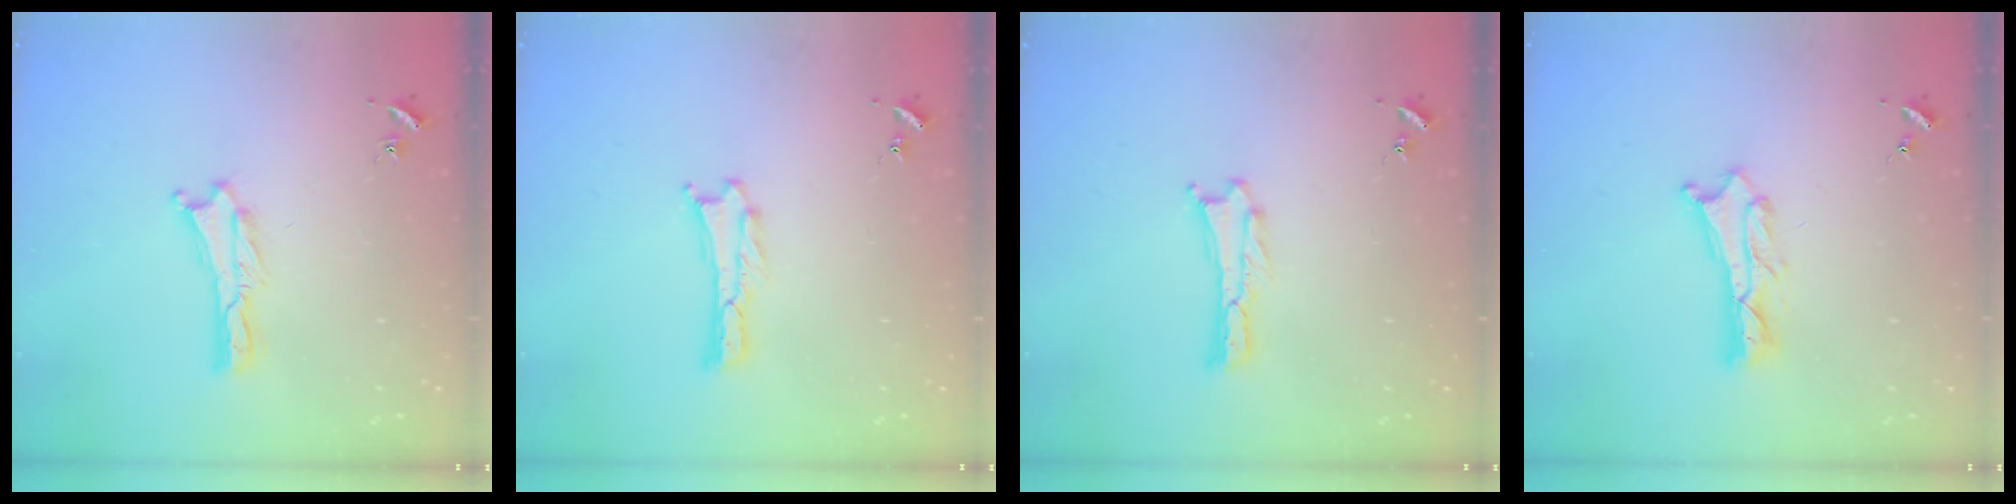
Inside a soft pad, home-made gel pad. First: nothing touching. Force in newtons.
{"total": 0.0}
{"total": 0.0}
{"total": 1.8, "press": 1.8, "slide": 0.2}